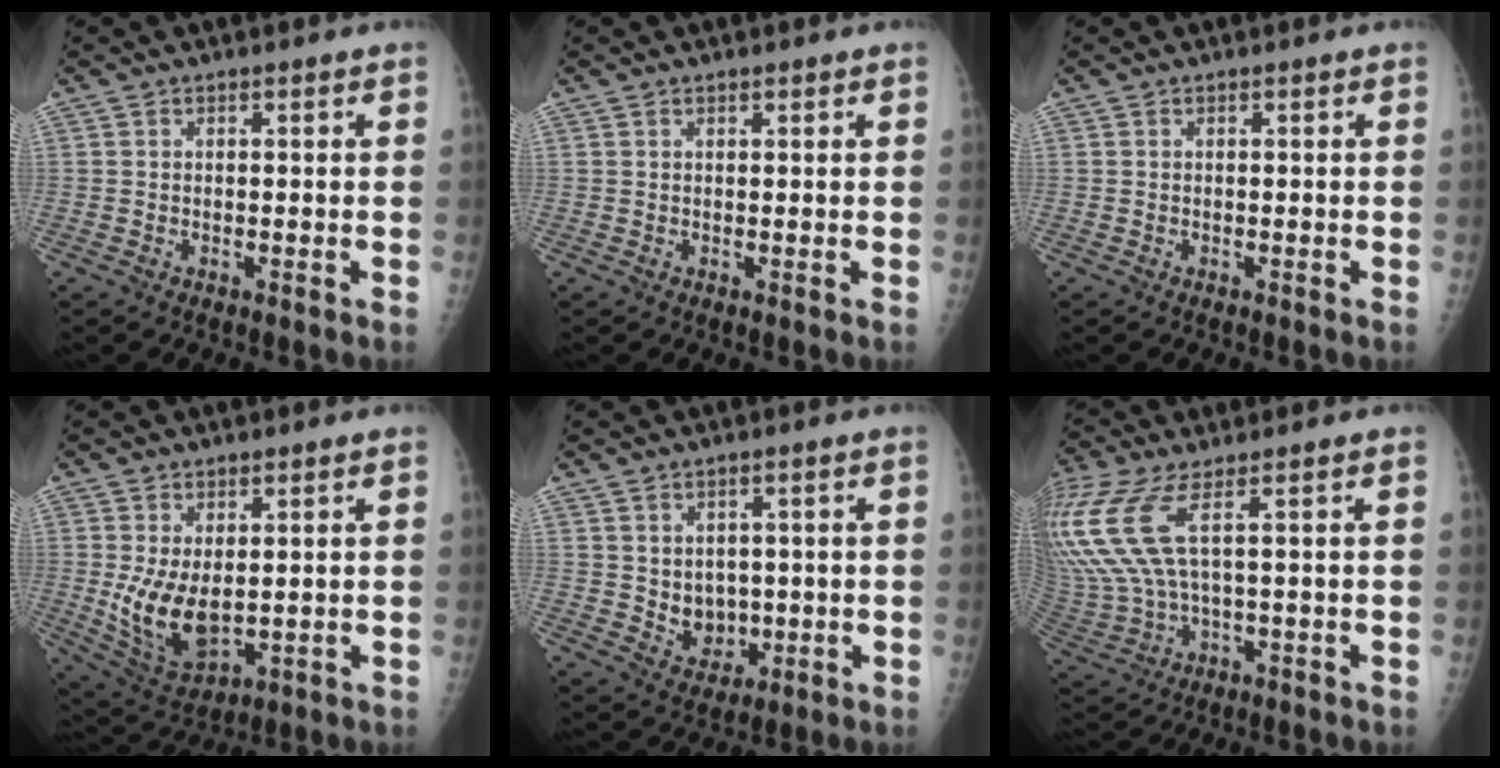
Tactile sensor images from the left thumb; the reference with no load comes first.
{"total": 0.6, "force": [0.5, 0.3, 0.2], "torque": [0.001, -0.004, 0.007]}
{"total": 0.0}
{"total": 9.8, "force": [0.2, 5.4, 8.1], "torque": [-0.136, -0.022, 0.023]}
{"total": 5.8, "force": [0.3, 4.8, 3.3], "torque": [-0.017, -0.013, 0.019]}
{"total": 14.6, "force": [4.8, 4.7, 13.0], "torque": [-0.353, -0.008, 0.104]}